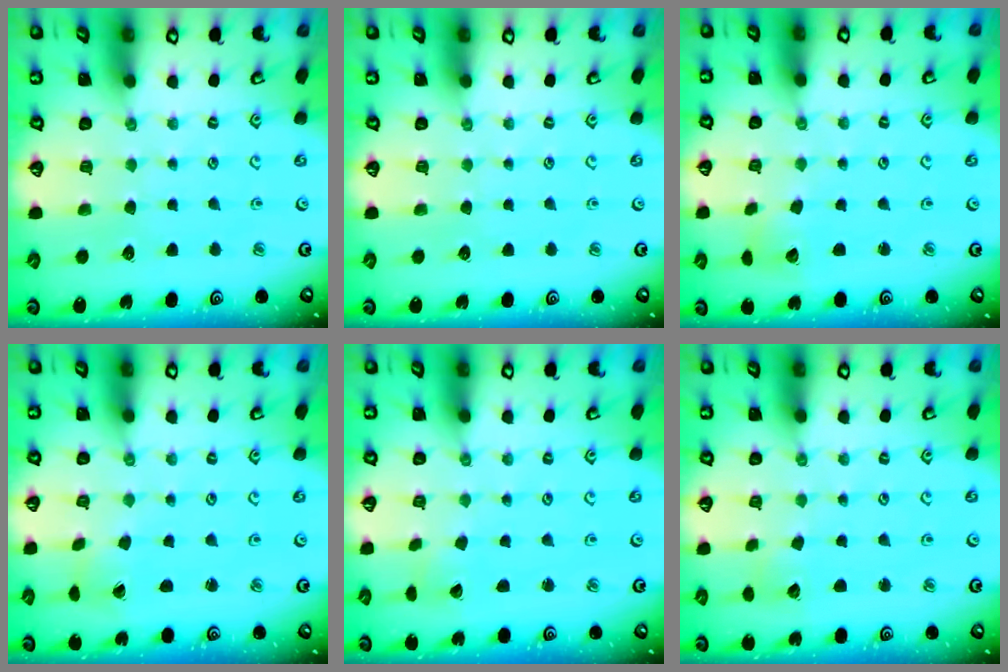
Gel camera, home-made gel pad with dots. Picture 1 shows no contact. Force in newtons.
{"total": 0.0}
{"total": 2.8, "press": 2.8, "slide": 0.3}
{"total": 1.2, "press": 1.2, "slide": 0.2}
{"total": 2.7, "press": 2.7, "slide": 0.3}
{"total": 5.2, "press": 5.1, "slide": 0.4}